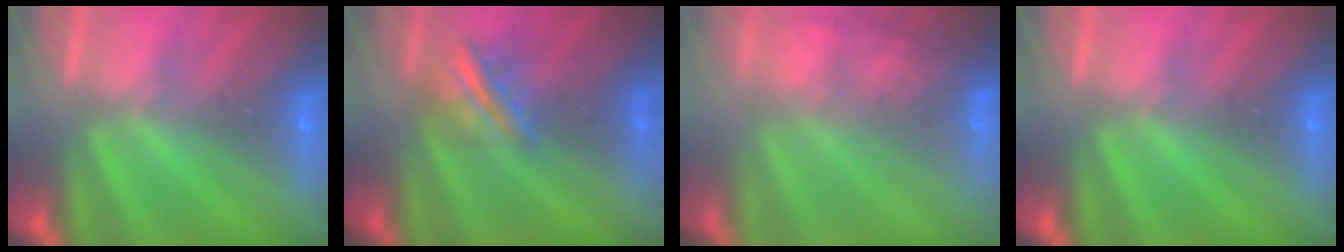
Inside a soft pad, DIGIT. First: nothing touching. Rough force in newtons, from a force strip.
{"total": 2.9}
{"total": 5.7}
{"total": 0.0}